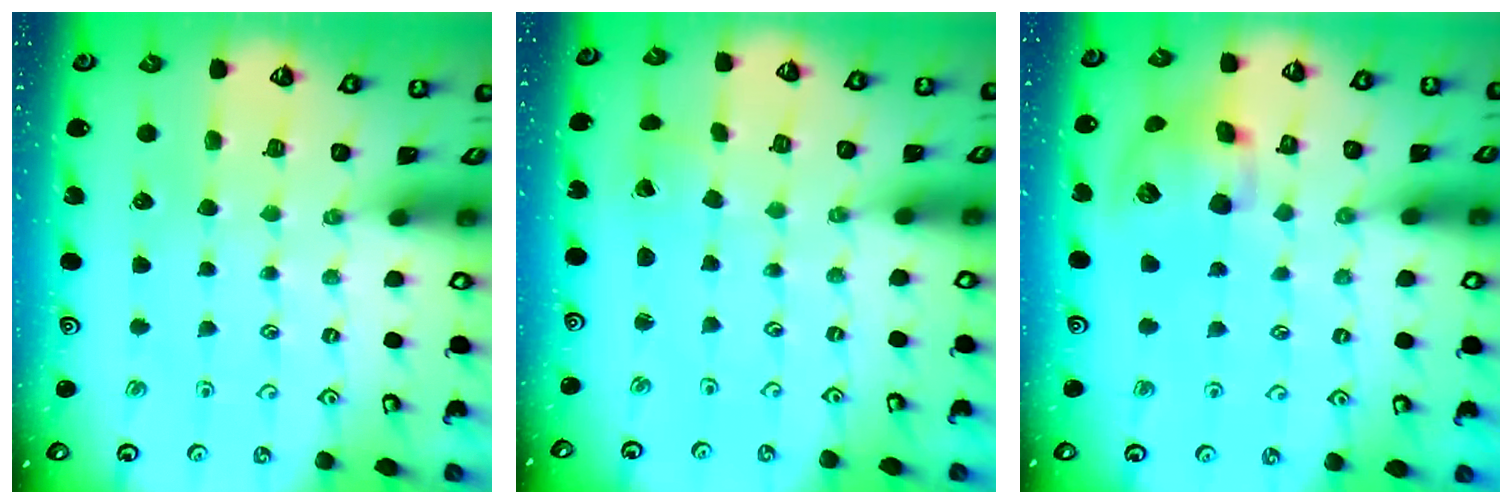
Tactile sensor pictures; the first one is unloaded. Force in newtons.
{"total": 1.5, "press": 1.5, "slide": 0.2}
{"total": 12.1, "press": 12.0, "slide": 1.9}